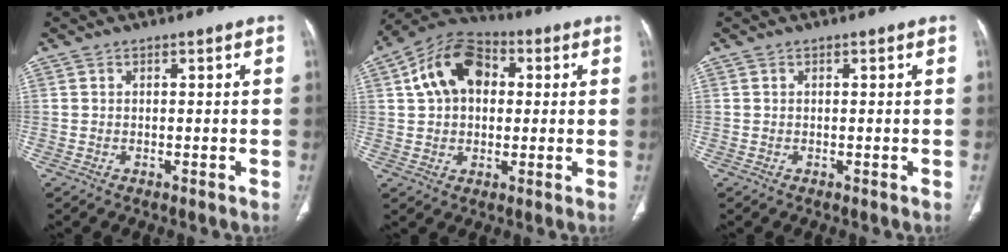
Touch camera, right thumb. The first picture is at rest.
{"total": 13.4, "force": [3.0, 9.3, 9.2], "torque": [-0.138, 0.021, 0.040]}
{"total": 0.0}